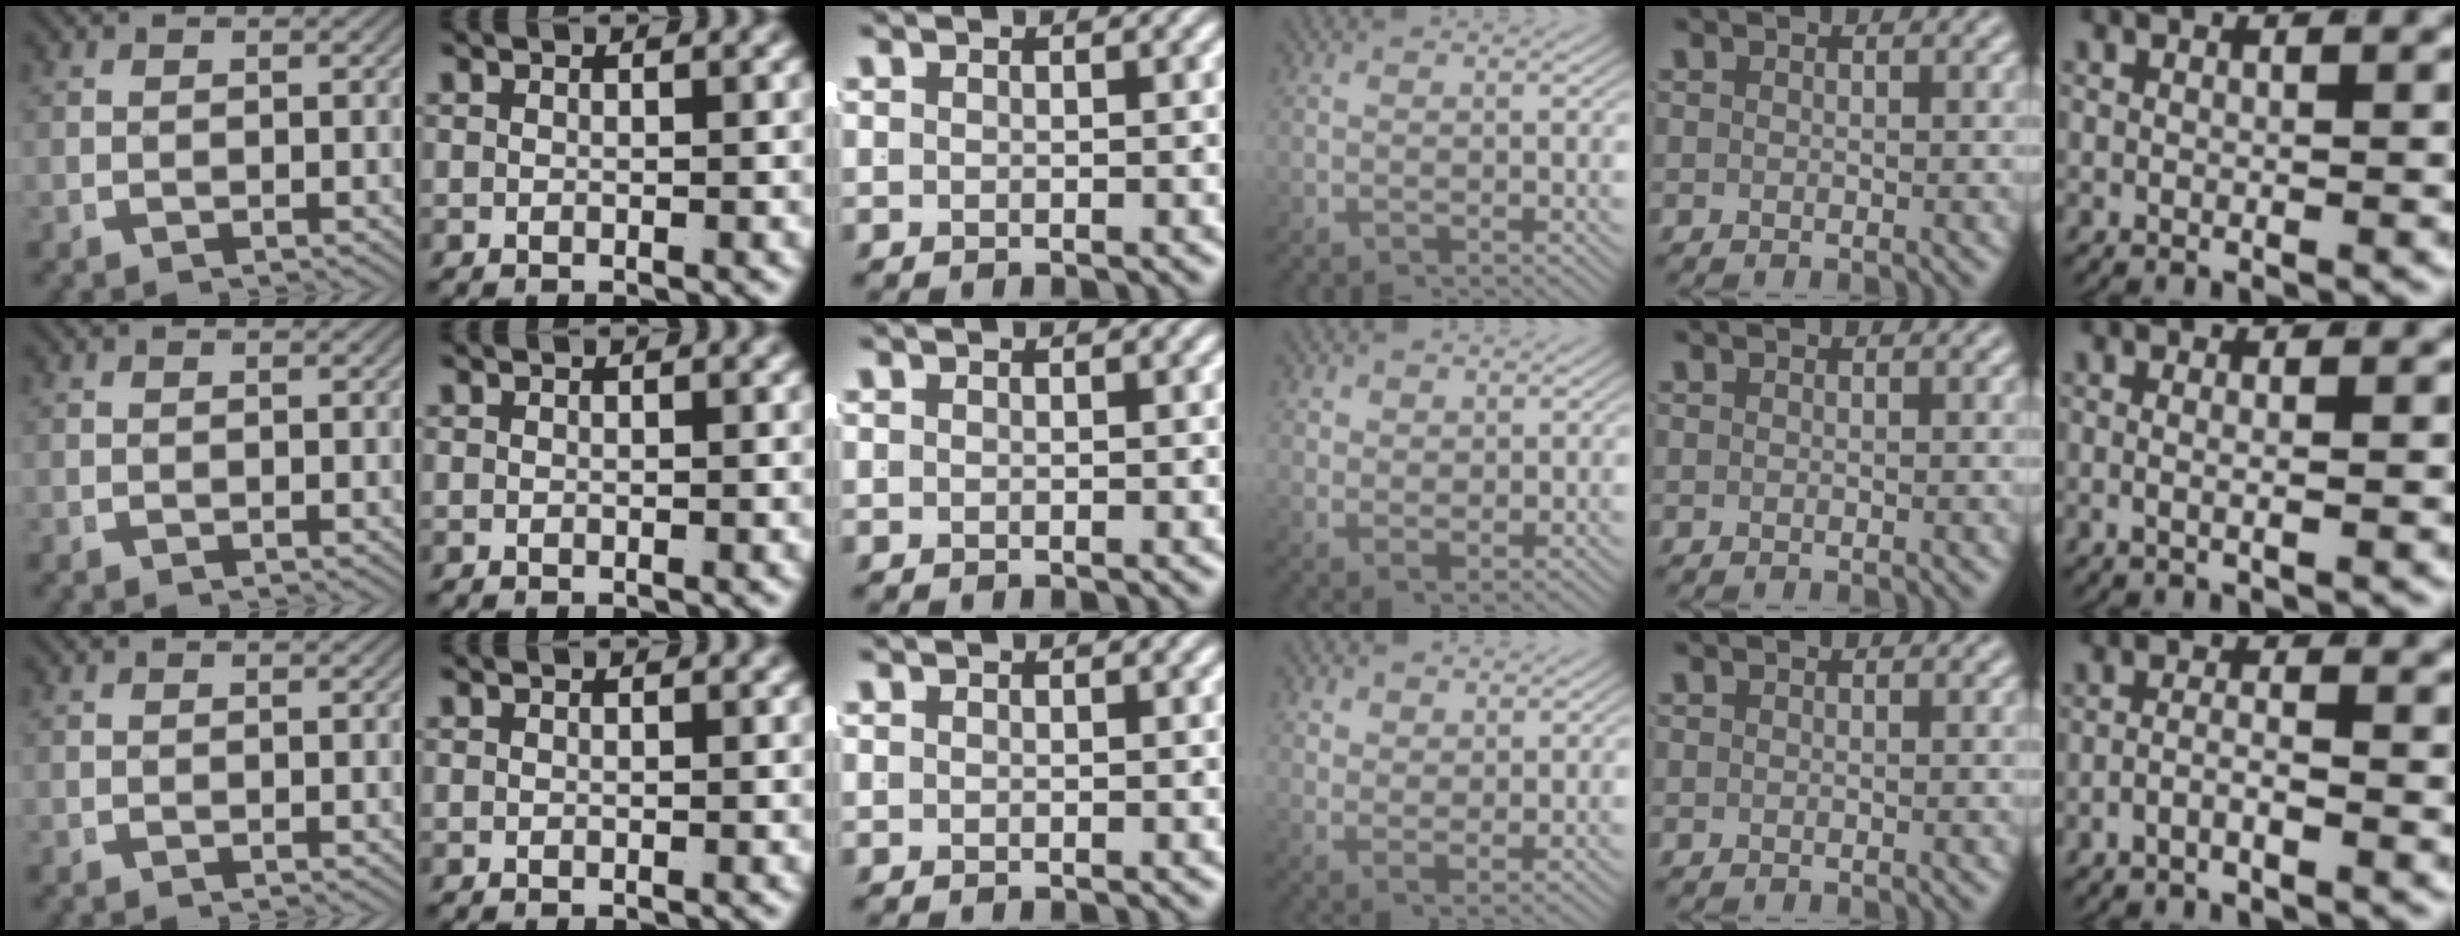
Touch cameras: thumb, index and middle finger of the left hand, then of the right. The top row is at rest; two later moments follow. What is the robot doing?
{"motion": "lift_and_place", "object": "shirt"}